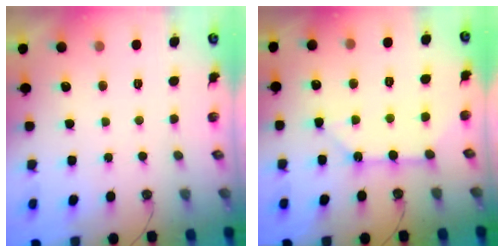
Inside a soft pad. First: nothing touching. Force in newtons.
{"total": 10.0, "press": 10.0, "slide": 1.1}